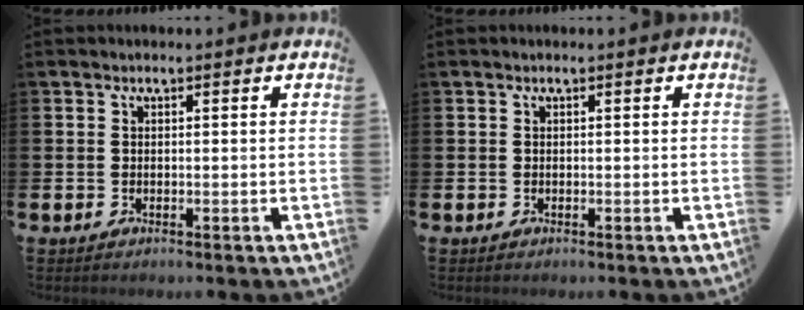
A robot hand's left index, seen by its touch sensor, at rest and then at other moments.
{"total": 0.0}